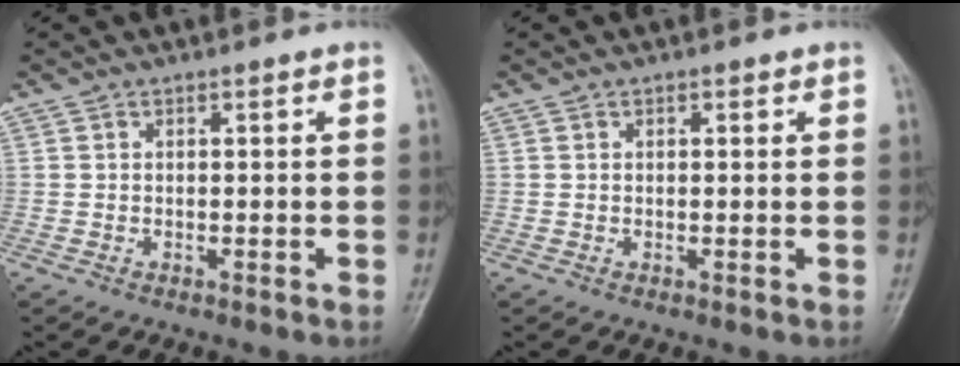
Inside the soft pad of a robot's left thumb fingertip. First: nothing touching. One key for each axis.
{"total": 0.6, "fx": 0.3, "fy": 0.4, "fz": 0.3, "tx": -0.001, "ty": -0.001, "tz": 0.002}